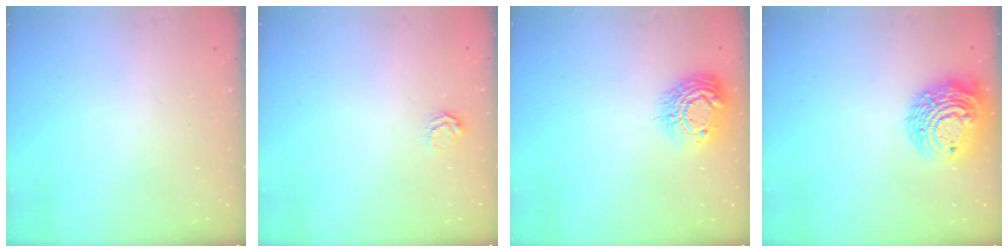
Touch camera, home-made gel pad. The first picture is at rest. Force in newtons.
{"total": 4.1, "press": 4.1, "slide": 0.4}
{"total": 12.4, "press": 12.3, "slide": 0.9}
{"total": 13.7, "press": 13.6, "slide": 1.3}